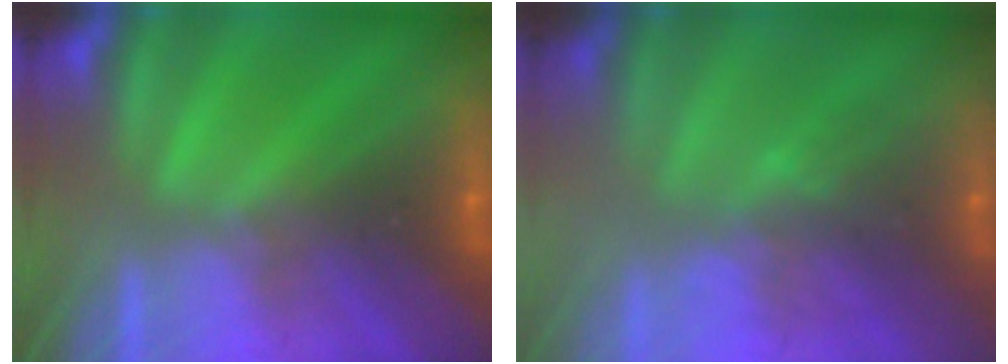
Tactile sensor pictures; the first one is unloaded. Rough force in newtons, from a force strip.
{"total": 2.9}